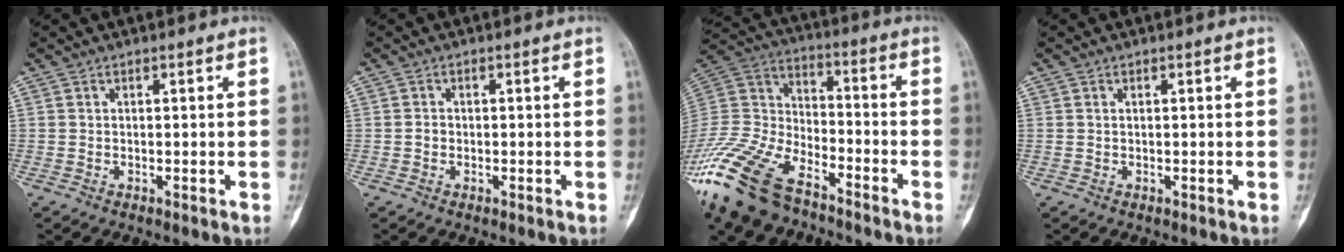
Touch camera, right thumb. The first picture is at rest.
{"total": 1.1, "force": [-0.2, 0.9, 0.5], "torque": [-0.005, 0.004, -0.006]}
{"total": 21.4, "force": [-14.9, 10.1, 11.5], "torque": [-0.267, 0.038, -0.286]}
{"total": 0.0}